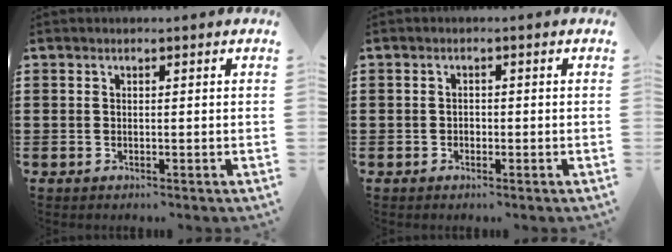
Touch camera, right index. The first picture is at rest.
{"total": 0.7, "force": [-0.4, 0.5, 0.2], "torque": [-0.007, 0.000, -0.008]}